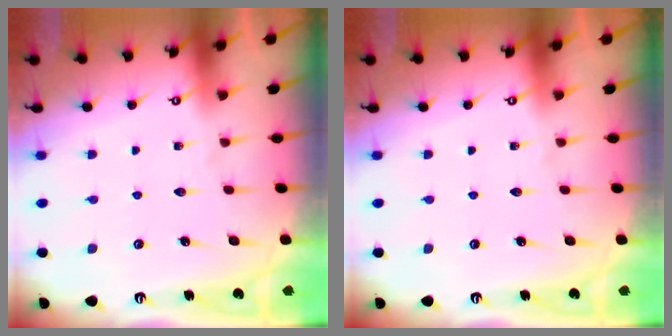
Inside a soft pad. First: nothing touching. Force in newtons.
{"total": 0.0}